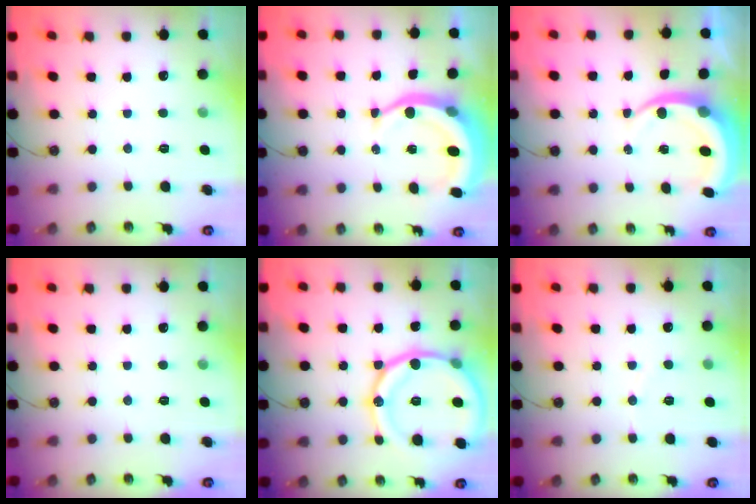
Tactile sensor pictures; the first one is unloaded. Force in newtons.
{"total": 10.0, "press": 9.9, "slide": 1.1}
{"total": 7.8, "press": 7.7, "slide": 1.0}
{"total": 0.0}
{"total": 21.5, "press": 21.2, "slide": 3.4}
{"total": 4.6, "press": 4.6, "slide": 0.6}